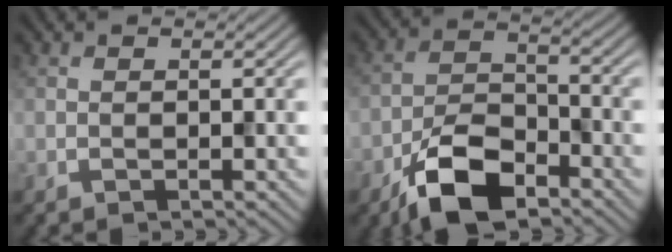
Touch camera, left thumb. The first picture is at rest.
{"total": 9.1, "force": [-5.7, 4.1, 5.8], "torque": [-0.104, 0.000, -0.123]}